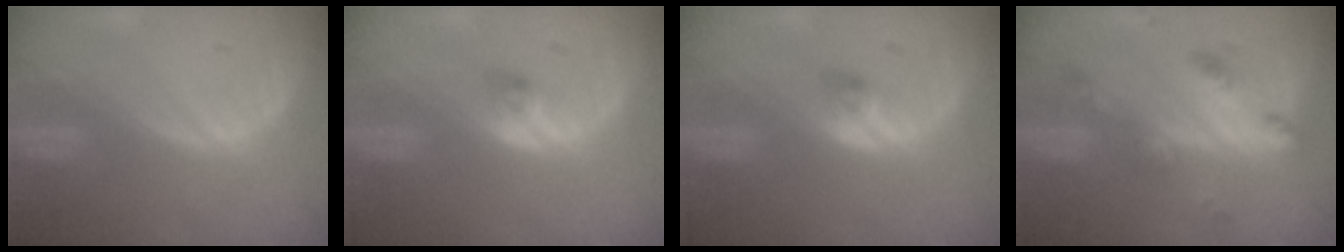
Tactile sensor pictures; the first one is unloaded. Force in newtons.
{"total": 2.3, "press": 2.2, "slide": 0.5}
{"total": 2.3, "press": 2.2, "slide": 0.5}
{"total": 6.2, "press": 5.5, "slide": 2.9}